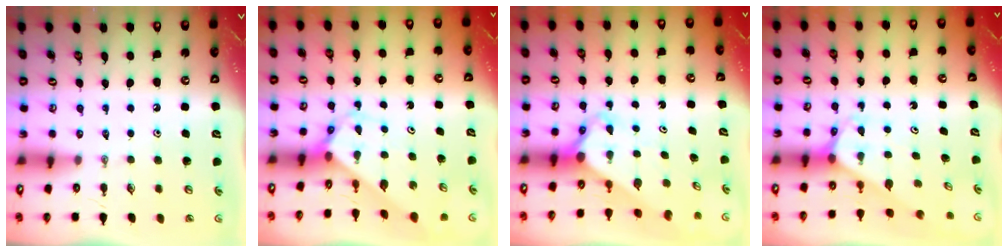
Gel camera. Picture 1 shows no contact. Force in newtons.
{"total": 2.7, "press": 2.7, "slide": 0.1}
{"total": 3.1, "press": 3.1, "slide": 0.2}
{"total": 2.5, "press": 2.5, "slide": 0.2}